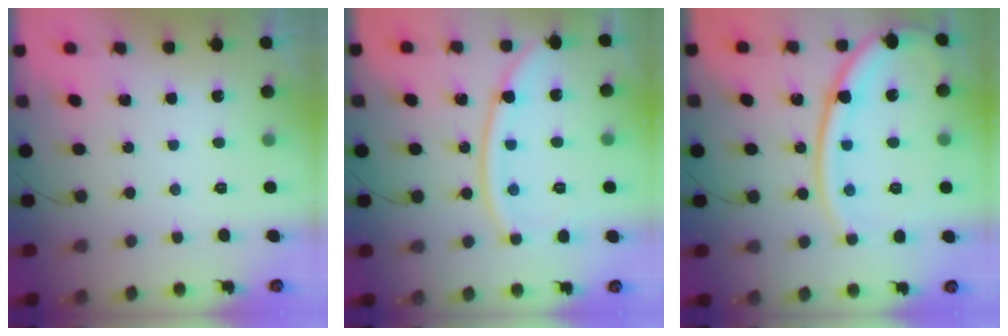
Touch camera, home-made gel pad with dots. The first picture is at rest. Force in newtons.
{"total": 13.7, "press": 13.6, "slide": 1.7}
{"total": 16.6, "press": 16.5, "slide": 1.8}